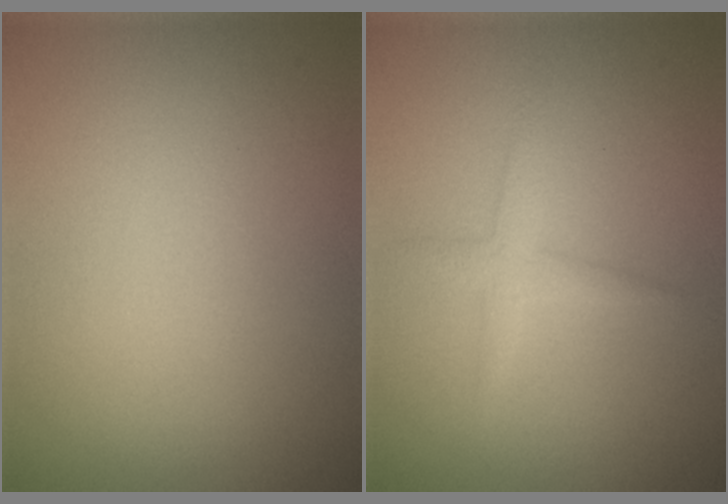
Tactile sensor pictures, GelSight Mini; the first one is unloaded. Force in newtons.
{"total": 1.5, "press": 1.5, "slide": 0.1}